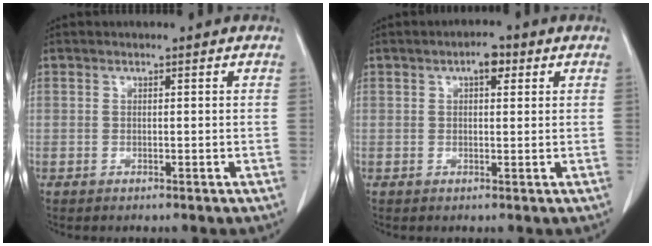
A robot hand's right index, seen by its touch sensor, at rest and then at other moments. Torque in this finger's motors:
{"motor_torque": [0.30, 0.14, 0.04, 0.03]}